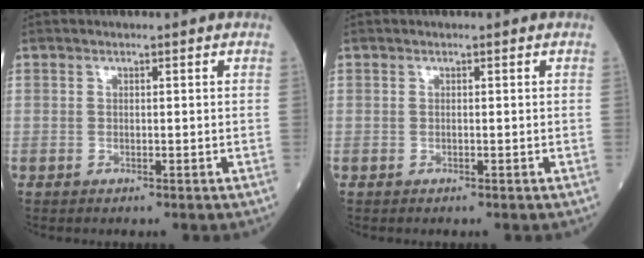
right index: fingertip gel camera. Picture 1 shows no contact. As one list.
[{"total": 0.0}]